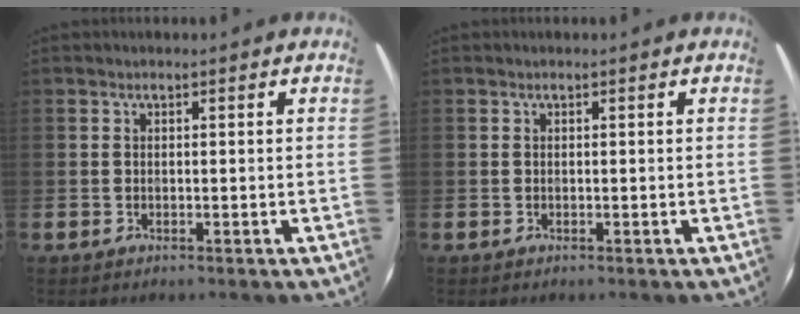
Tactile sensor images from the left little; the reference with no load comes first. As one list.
[{"total": 0.0}]